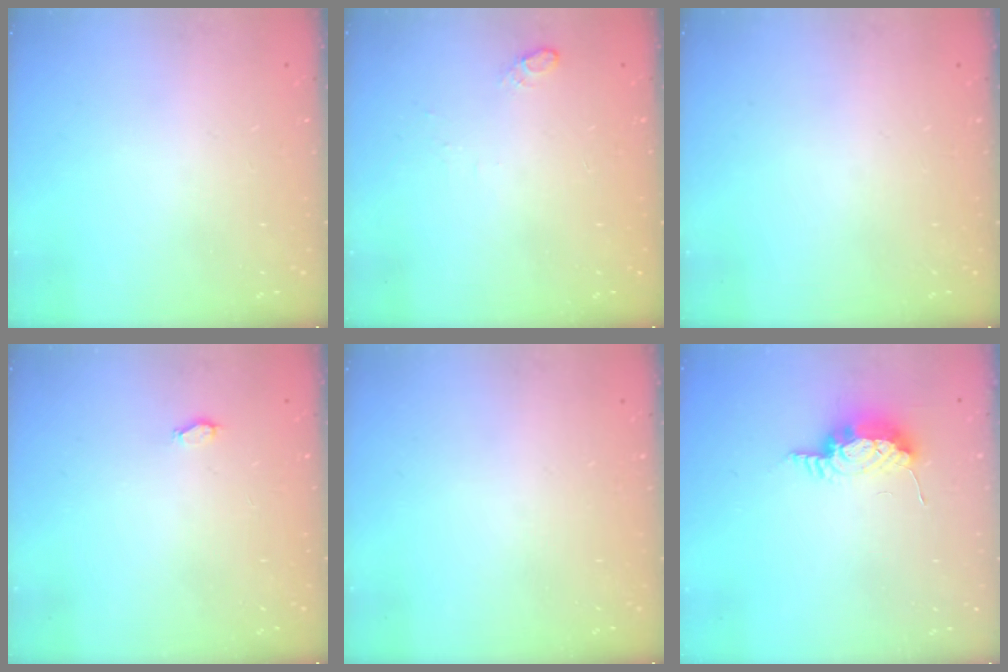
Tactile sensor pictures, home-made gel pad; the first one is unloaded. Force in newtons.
{"total": 6.2, "press": 4.6, "slide": 4.1}
{"total": 0.0}
{"total": 2.3, "press": 2.0, "slide": 1.2}
{"total": 0.0}
{"total": 15.8, "press": 10.9, "slide": 11.4}